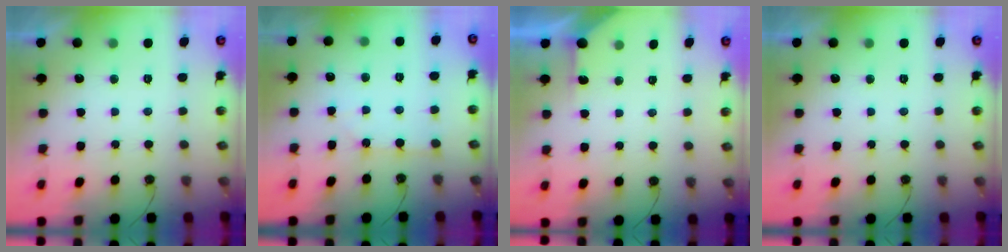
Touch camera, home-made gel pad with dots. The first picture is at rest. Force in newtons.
{"total": 1.3, "press": 1.2, "slide": 0.2}
{"total": 2.3, "press": 2.3, "slide": 0.2}
{"total": 0.8, "press": 0.5, "slide": 0.6}